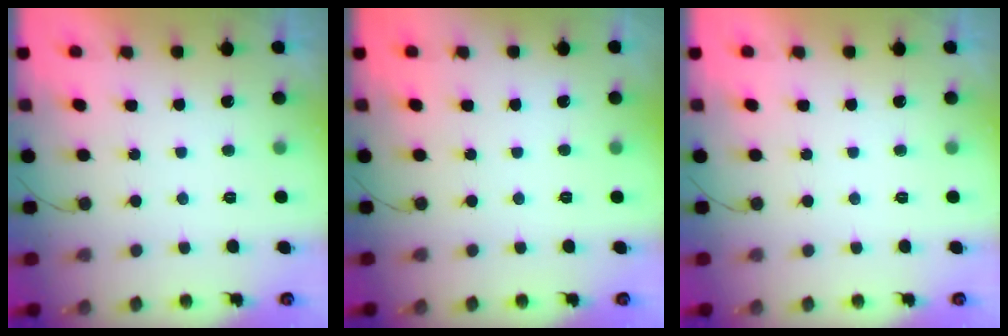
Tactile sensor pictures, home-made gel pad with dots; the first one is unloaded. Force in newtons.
{"total": 0.0}
{"total": 0.0}